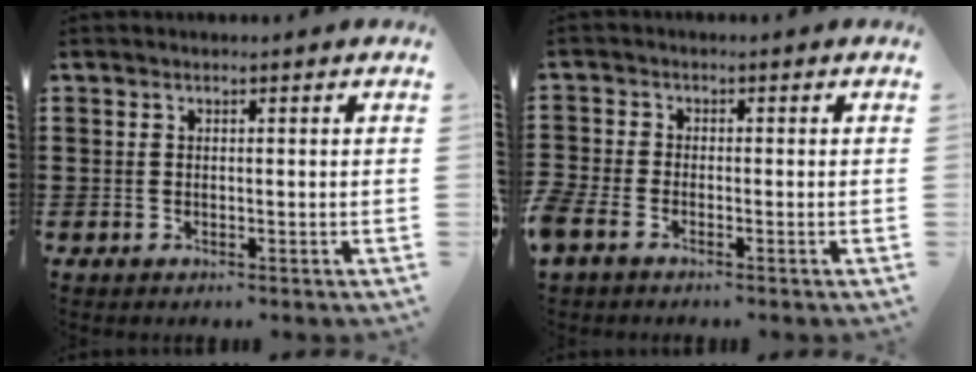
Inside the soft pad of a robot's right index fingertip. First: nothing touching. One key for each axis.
{"total": 1.7, "fx": -1.4, "fy": 0.5, "fz": 0.7, "tx": -0.036, "ty": -0.006, "tz": -0.035}